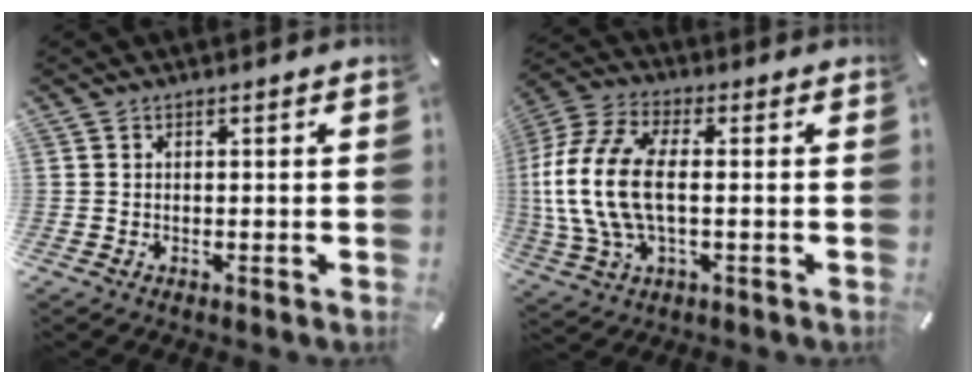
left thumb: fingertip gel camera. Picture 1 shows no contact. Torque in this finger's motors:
{"motor_torque": [0.18, 1.48, 1.66, -1.11, 0.87]}